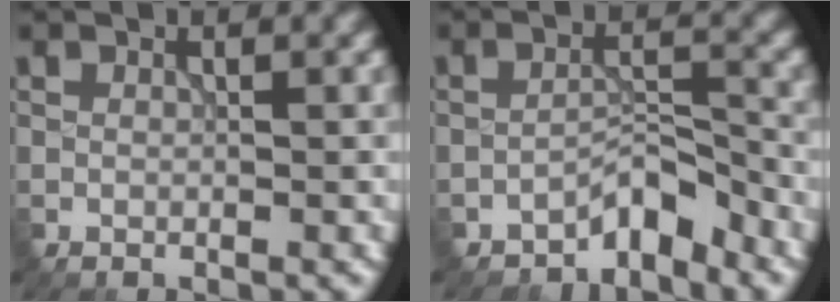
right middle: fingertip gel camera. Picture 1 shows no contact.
{"total": 3.0, "force": [-2.7, 0.7, 1.2], "torque": [-0.013, 0.017, -0.048]}